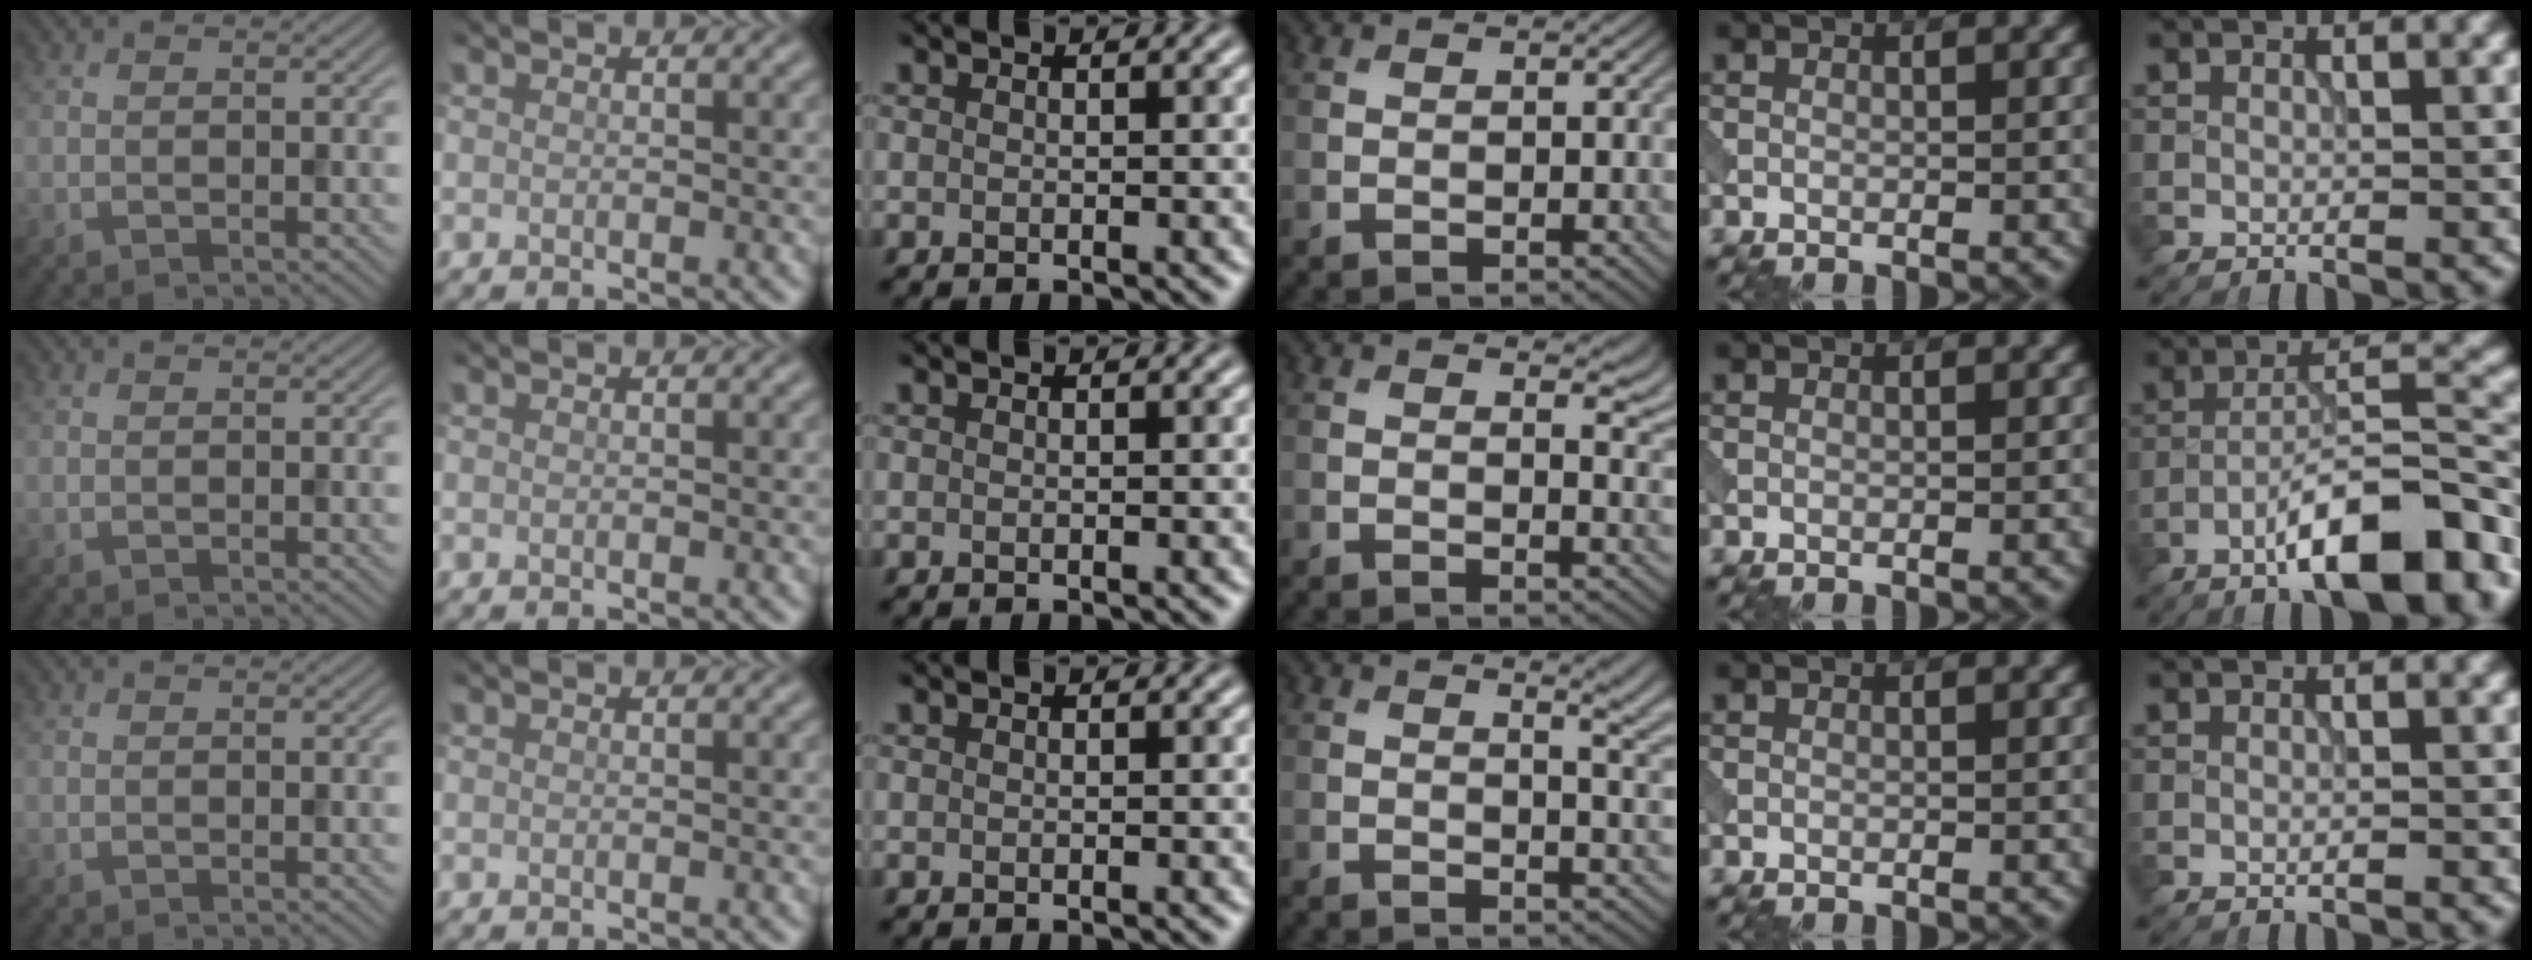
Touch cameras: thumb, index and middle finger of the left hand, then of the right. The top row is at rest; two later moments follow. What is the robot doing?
{"motion": "pour", "object": "beaker"}